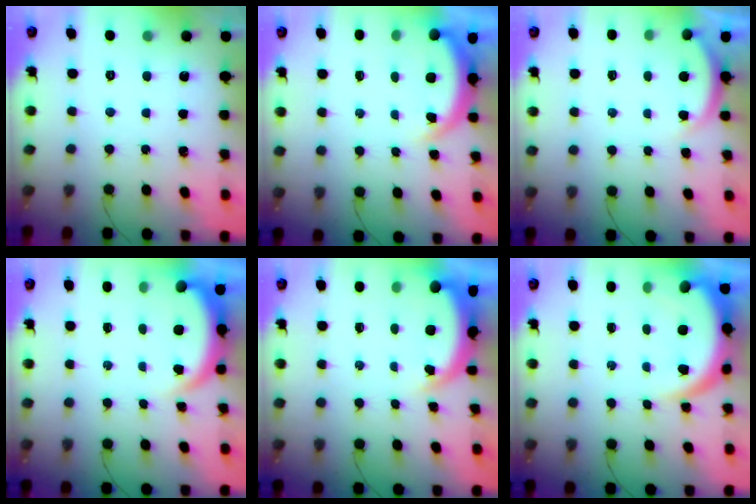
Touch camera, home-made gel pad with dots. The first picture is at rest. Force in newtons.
{"total": 5.5, "press": 5.5, "slide": 0.5}
{"total": 3.0, "press": 2.9, "slide": 0.6}
{"total": 4.9, "press": 4.8, "slide": 0.7}
{"total": 4.9, "press": 4.8, "slide": 1.0}
{"total": 9.2, "press": 9.2, "slide": 0.8}